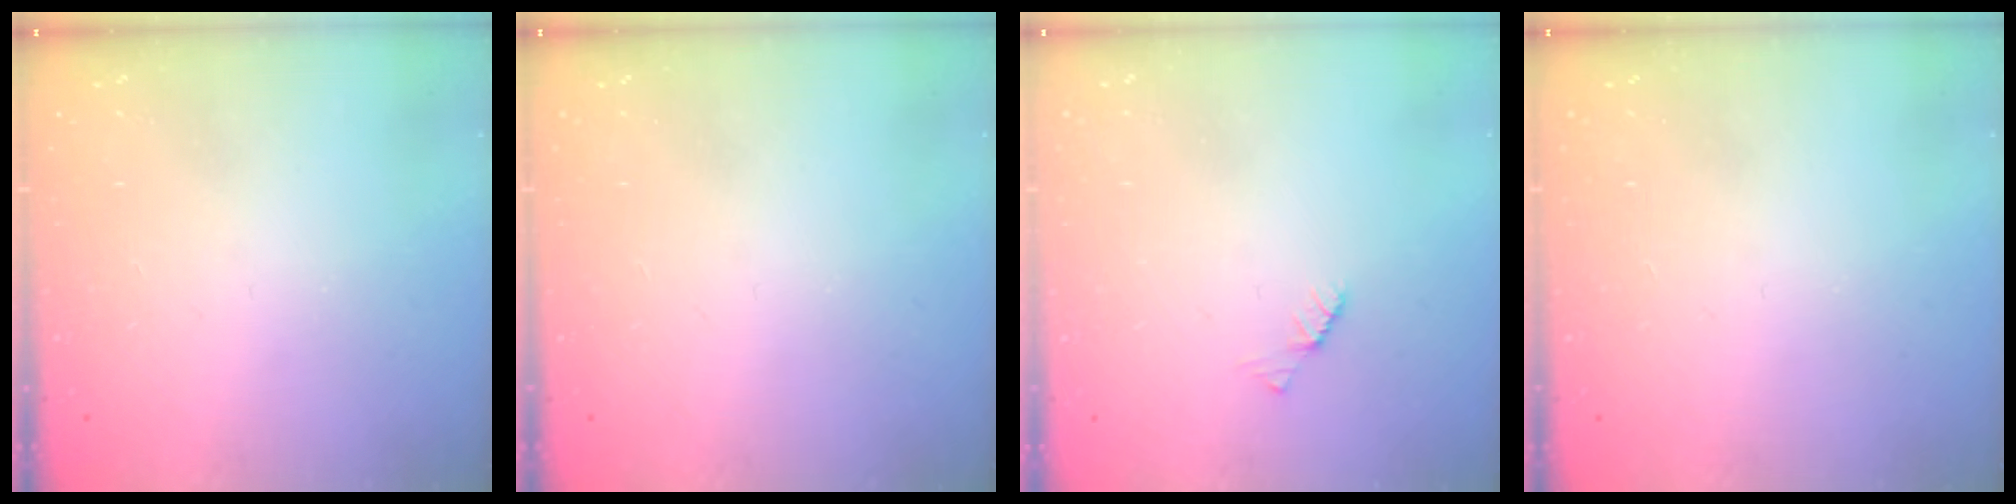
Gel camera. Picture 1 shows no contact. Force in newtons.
{"total": 0.0}
{"total": 2.8, "press": 2.8, "slide": 0.5}
{"total": 0.0}